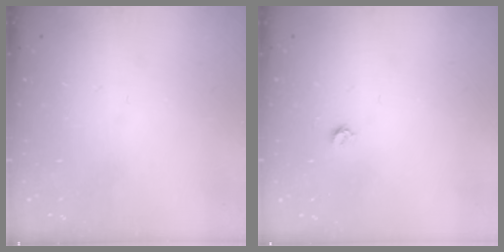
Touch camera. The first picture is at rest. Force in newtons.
{"total": 3.4, "press": 3.4, "slide": 0.2}